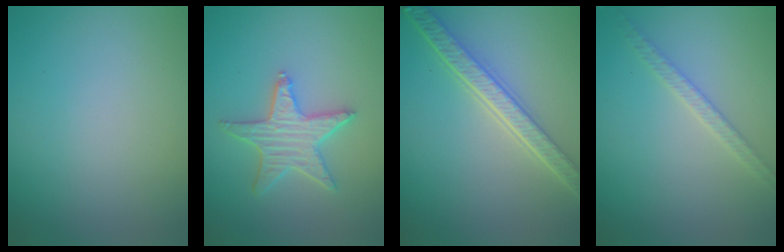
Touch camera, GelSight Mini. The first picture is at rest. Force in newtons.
{"total": 3.9, "press": 3.6, "slide": 1.6}
{"total": 5.0, "press": 3.9, "slide": 3.2}
{"total": 1.9, "press": 1.9, "slide": 0.4}